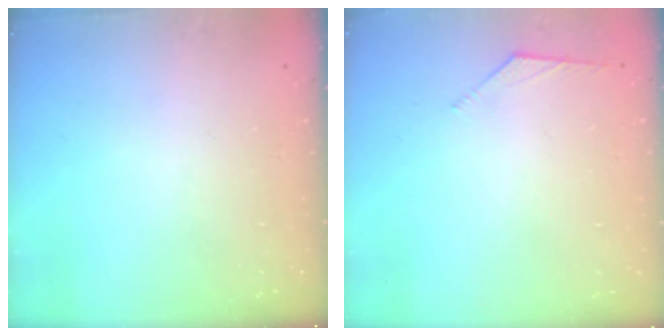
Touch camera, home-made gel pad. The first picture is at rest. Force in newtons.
{"total": 2.5, "press": 2.4, "slide": 0.7}